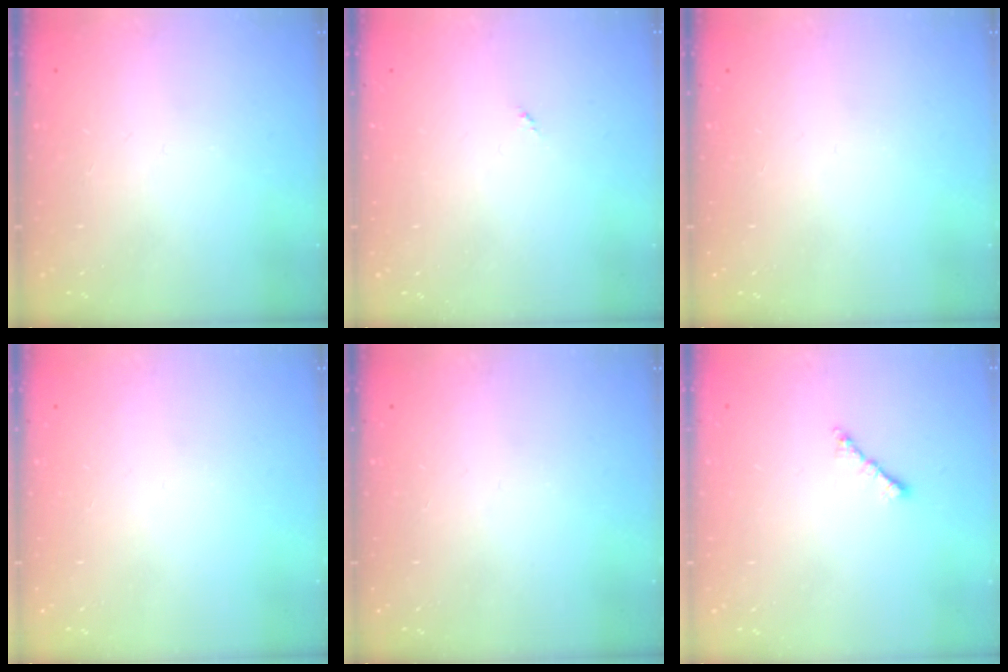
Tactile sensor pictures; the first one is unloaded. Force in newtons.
{"total": 0.0}
{"total": 0.0}
{"total": 0.0}
{"total": 0.0}
{"total": 2.0, "press": 1.9, "slide": 0.6}